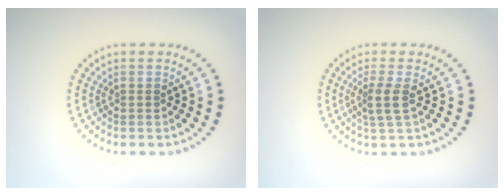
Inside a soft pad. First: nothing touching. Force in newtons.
{"total": 2.2, "press": 1.7, "slide": 1.3}